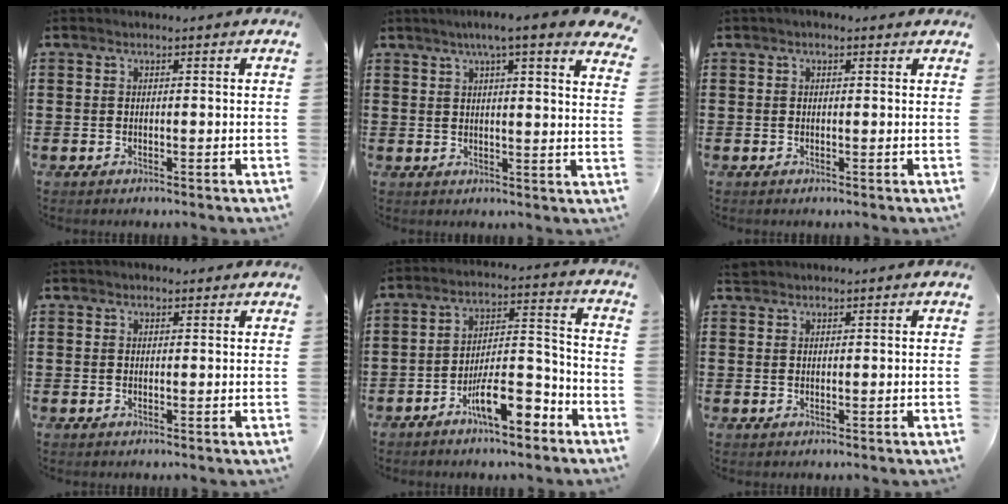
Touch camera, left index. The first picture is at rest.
{"total": 5.5, "force": [4.1, -0.3, 3.6], "torque": [-0.075, -0.011, 0.068]}
{"total": 1.0, "force": [0.2, 0.7, 0.6], "torque": [-0.013, 0.008, 0.002]}
{"total": 1.1, "force": [0.8, 0.7, 0.3], "torque": [-0.008, 0.005, 0.015]}
{"total": 10.1, "force": [-6.2, 3.0, 7.4], "torque": [-0.134, 0.014, -0.112]}
{"total": 0.9, "force": [0.9, 0.3, 0.1], "torque": [-0.006, 0.000, 0.018]}